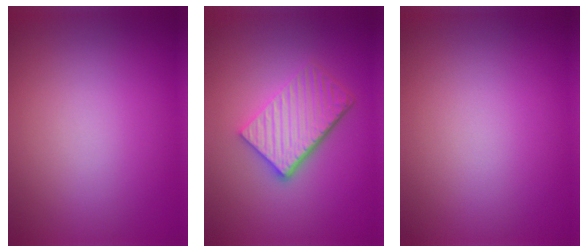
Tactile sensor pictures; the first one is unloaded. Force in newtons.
{"total": 5.2, "press": 3.8, "slide": 3.5}
{"total": 0.0}